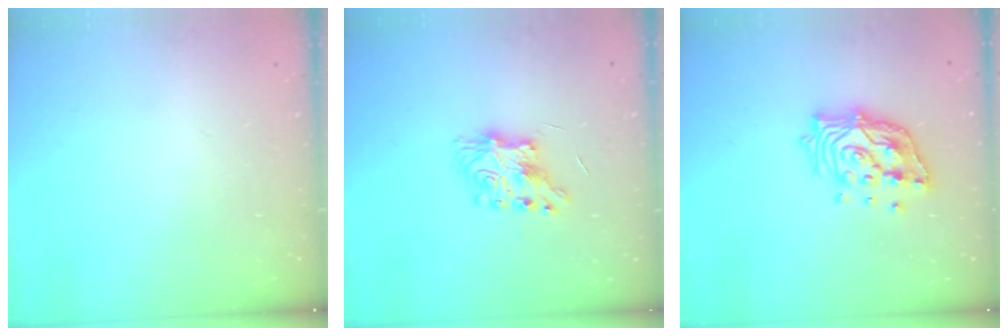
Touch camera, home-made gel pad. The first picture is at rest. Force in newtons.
{"total": 7.9, "press": 7.9, "slide": 0.3}
{"total": 14.8, "press": 14.7, "slide": 1.9}